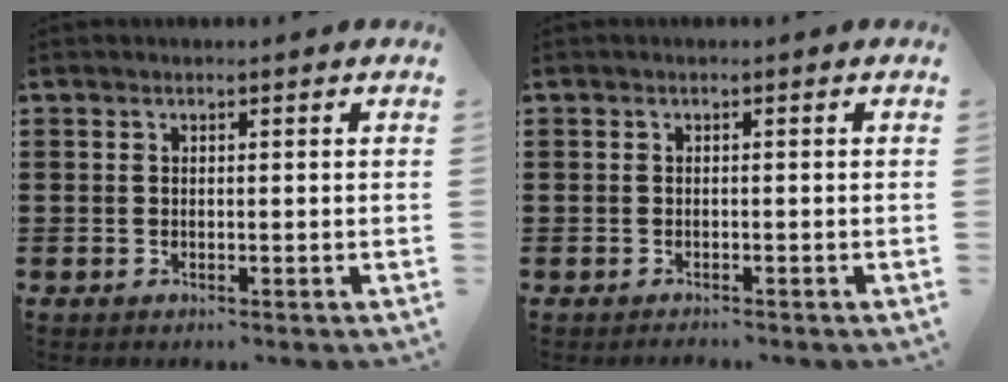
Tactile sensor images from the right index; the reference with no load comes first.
{"total": 0.7, "force": [-0.7, 0.2, -0.1], "torque": [0.001, 0.002, -0.015]}